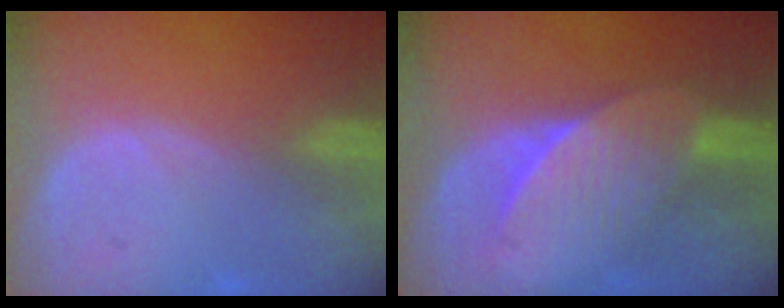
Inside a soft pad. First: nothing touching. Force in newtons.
{"total": 7.1, "press": 6.6, "slide": 2.7}